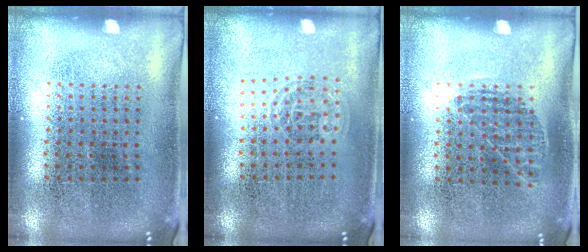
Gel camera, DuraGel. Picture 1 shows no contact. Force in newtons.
{"total": 0.9, "press": 0.6, "slide": 0.6}
{"total": 0.8, "press": 0.6, "slide": 0.5}